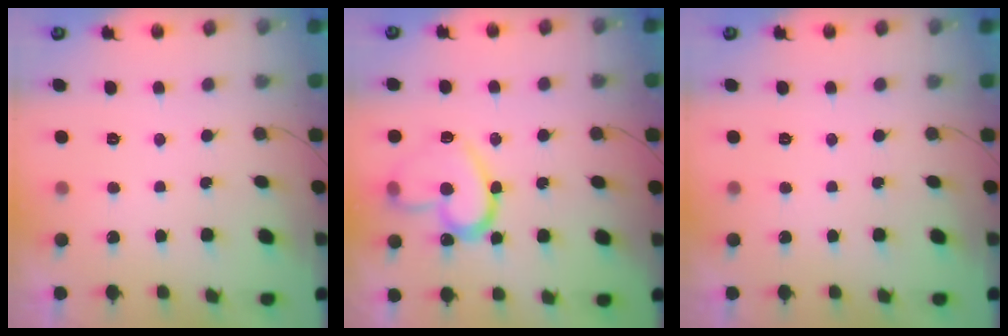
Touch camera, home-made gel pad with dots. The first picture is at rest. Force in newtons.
{"total": 18.2, "press": 18.2, "slide": 1.3}
{"total": 0.0}